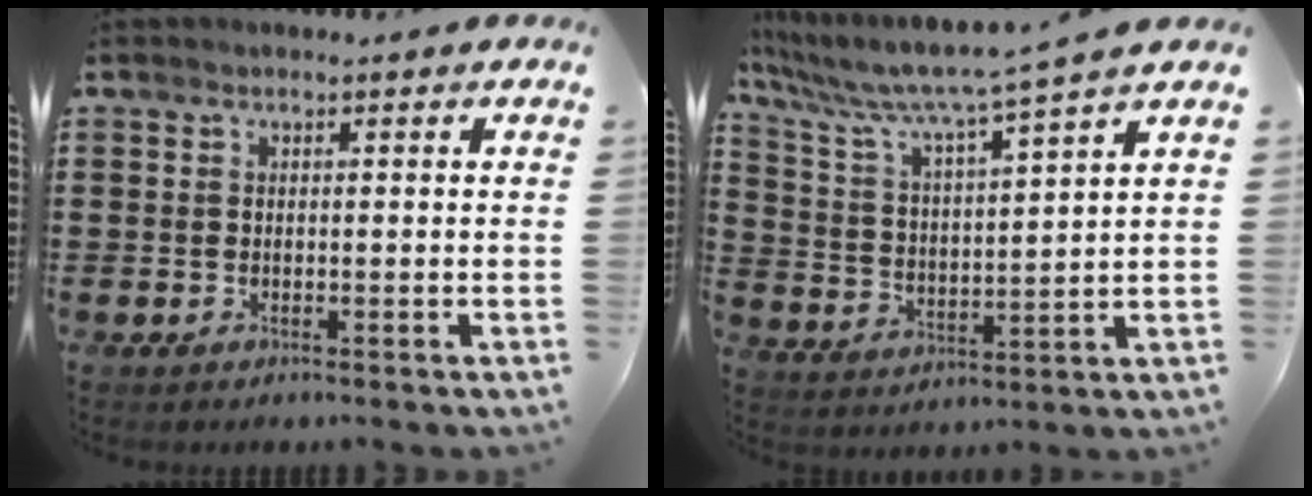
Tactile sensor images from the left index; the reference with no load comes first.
{"total": 6.4, "force": [5.6, -0.4, 3.0], "torque": [-0.087, -0.044, 0.088]}